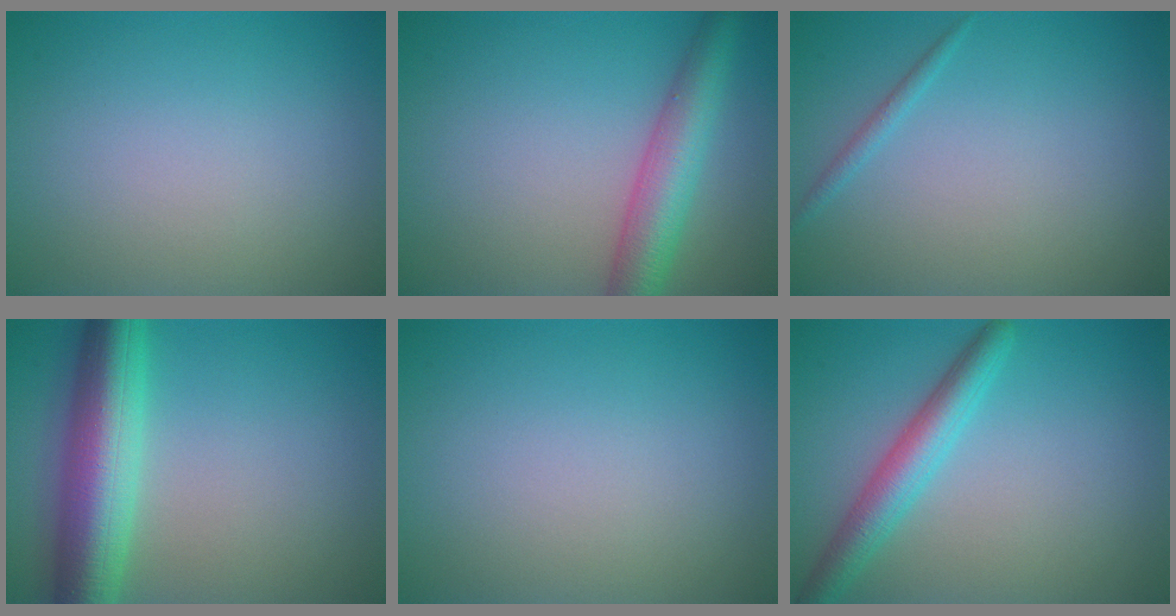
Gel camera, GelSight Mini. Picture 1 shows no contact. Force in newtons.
{"total": 5.4, "press": 5.3, "slide": 0.2}
{"total": 0.9, "press": 0.9, "slide": 0.1}
{"total": 8.4, "press": 8.4, "slide": 0.2}
{"total": 0.0}
{"total": 3.9, "press": 3.9, "slide": 0.1}